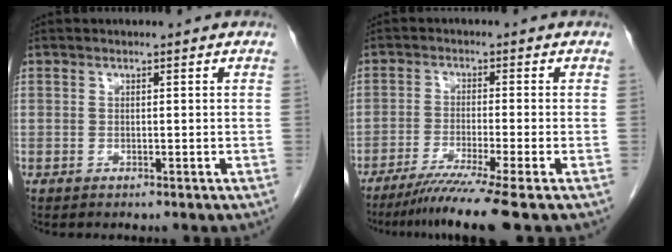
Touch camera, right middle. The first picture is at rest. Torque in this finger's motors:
{"motor_torque": [1.26, -0.88, 0.29, 0.08]}